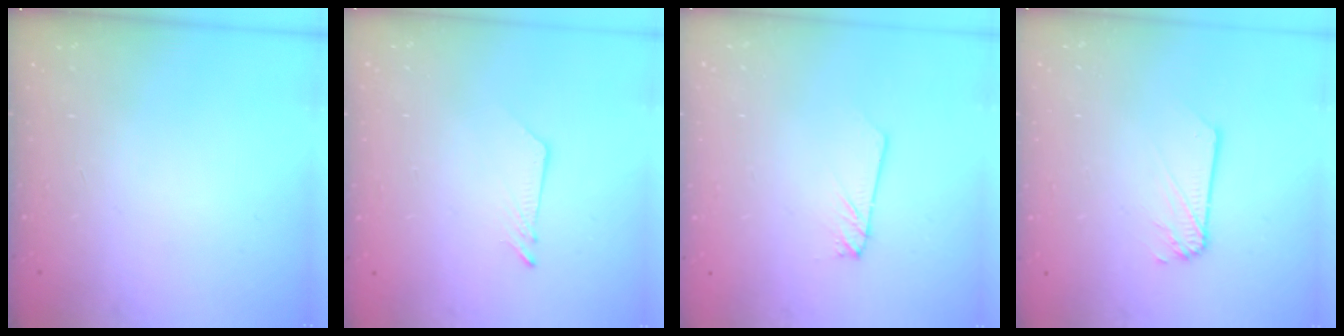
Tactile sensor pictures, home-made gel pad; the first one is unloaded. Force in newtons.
{"total": 3.3, "press": 3.3, "slide": 0.3}
{"total": 1.6, "press": 1.6, "slide": 0.0}
{"total": 2.0, "press": 2.0, "slide": 0.3}